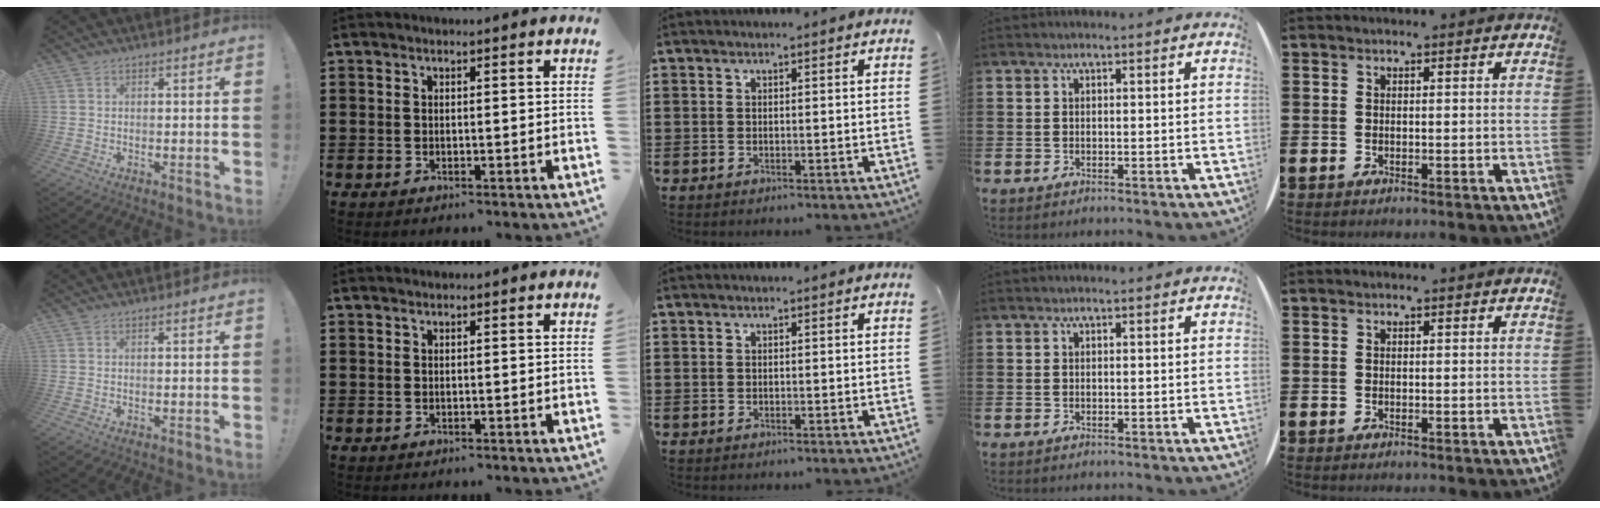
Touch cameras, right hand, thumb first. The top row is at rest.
{}